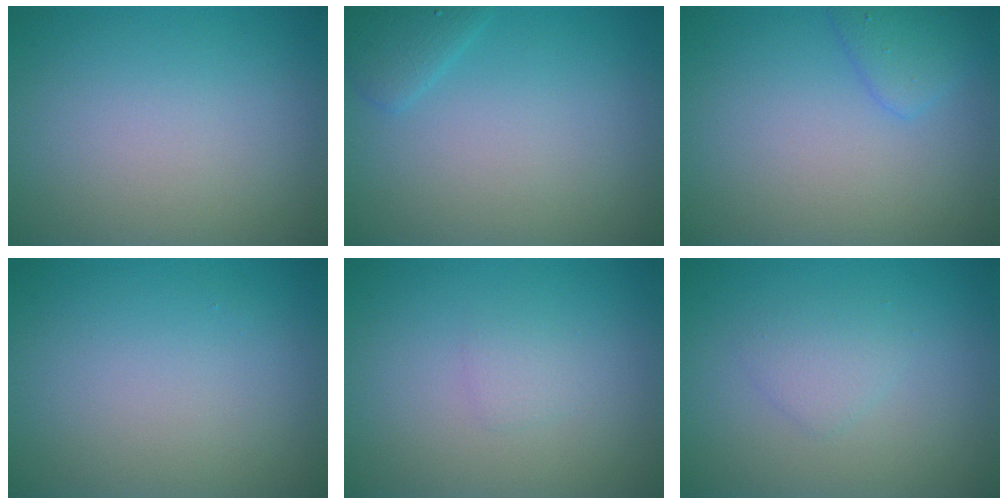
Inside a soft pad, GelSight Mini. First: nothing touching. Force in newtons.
{"total": 1.6, "press": 1.6, "slide": 0.1}
{"total": 1.9, "press": 1.9, "slide": 0.1}
{"total": 0.0}
{"total": 0.9, "press": 0.9, "slide": 0.0}
{"total": 1.5, "press": 1.5, "slide": 0.0}